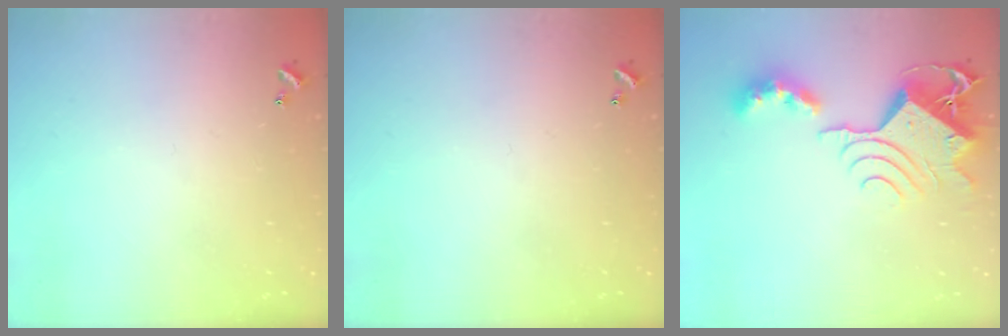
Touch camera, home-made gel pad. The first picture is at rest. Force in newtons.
{"total": 0.0}
{"total": 15.6, "press": 15.5, "slide": 1.7}